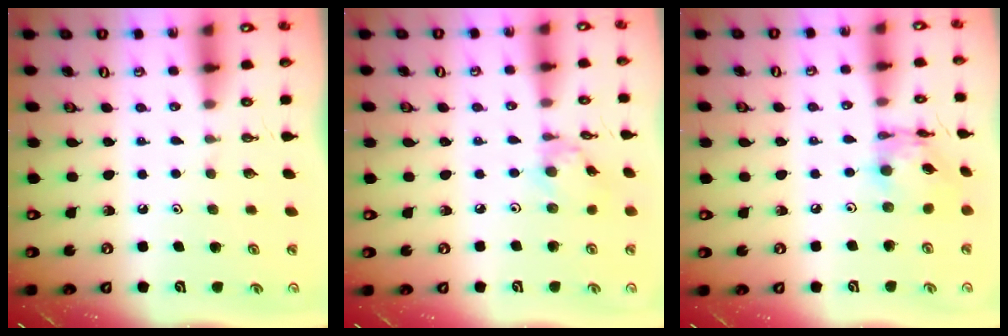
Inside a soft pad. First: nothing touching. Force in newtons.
{"total": 2.8, "press": 2.8, "slide": 0.1}
{"total": 11.8, "press": 11.7, "slide": 1.1}